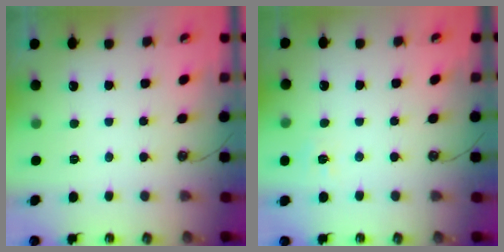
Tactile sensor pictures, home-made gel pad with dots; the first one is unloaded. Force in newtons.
{"total": 6.5, "press": 6.5, "slide": 0.6}